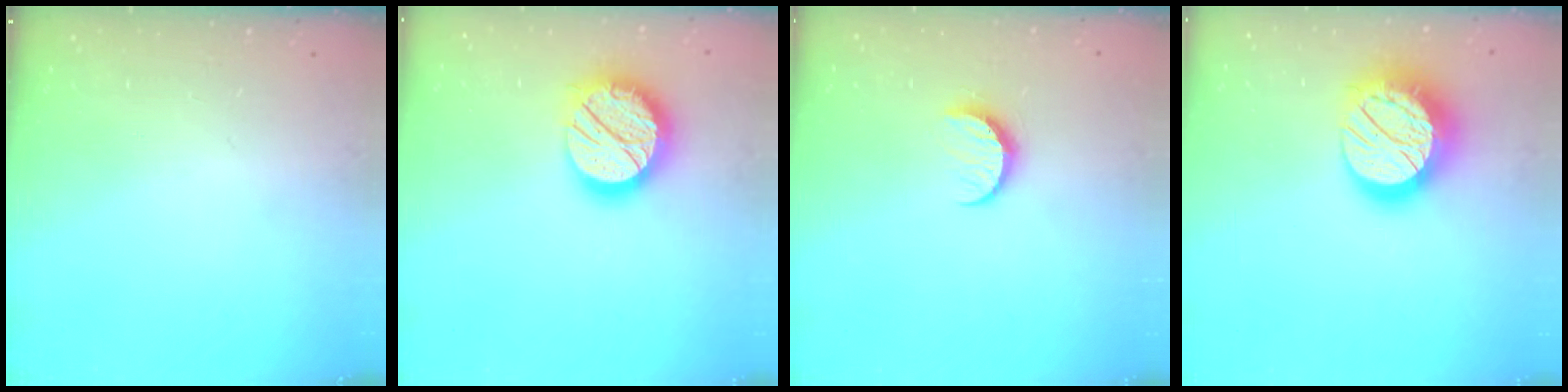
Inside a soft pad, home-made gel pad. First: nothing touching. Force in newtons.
{"total": 18.4, "press": 18.3, "slide": 1.7}
{"total": 7.3, "press": 7.3, "slide": 0.4}
{"total": 19.6, "press": 19.6, "slide": 1.3}